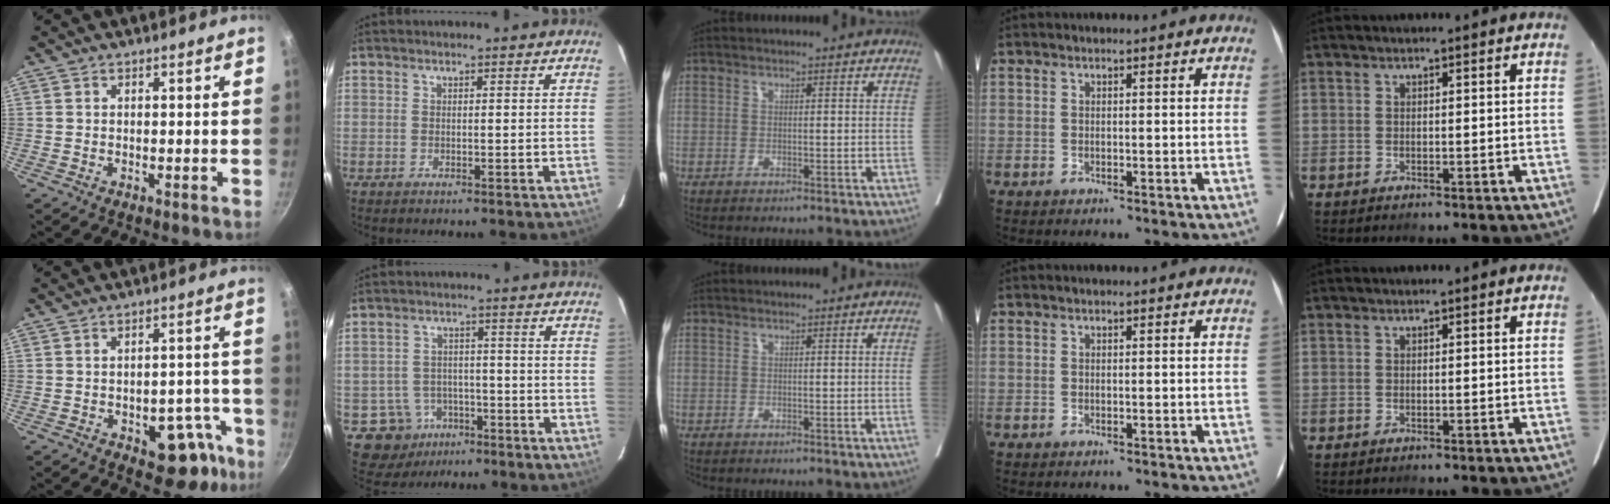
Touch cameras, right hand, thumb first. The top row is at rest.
{"thumb": {"total": 10.2, "force": [-5.2, 5.4, 6.8], "torque": [-0.051, 0.049, -0.058]}, "index": {"total": 8.7, "force": [-3.9, 7.7, 0.7], "torque": [-0.025, 0.012, -0.049]}, "middle": {"total": 0.8, "force": [-0.2, -0.1, 0.7], "torque": [-0.010, 0.000, -0.002]}}